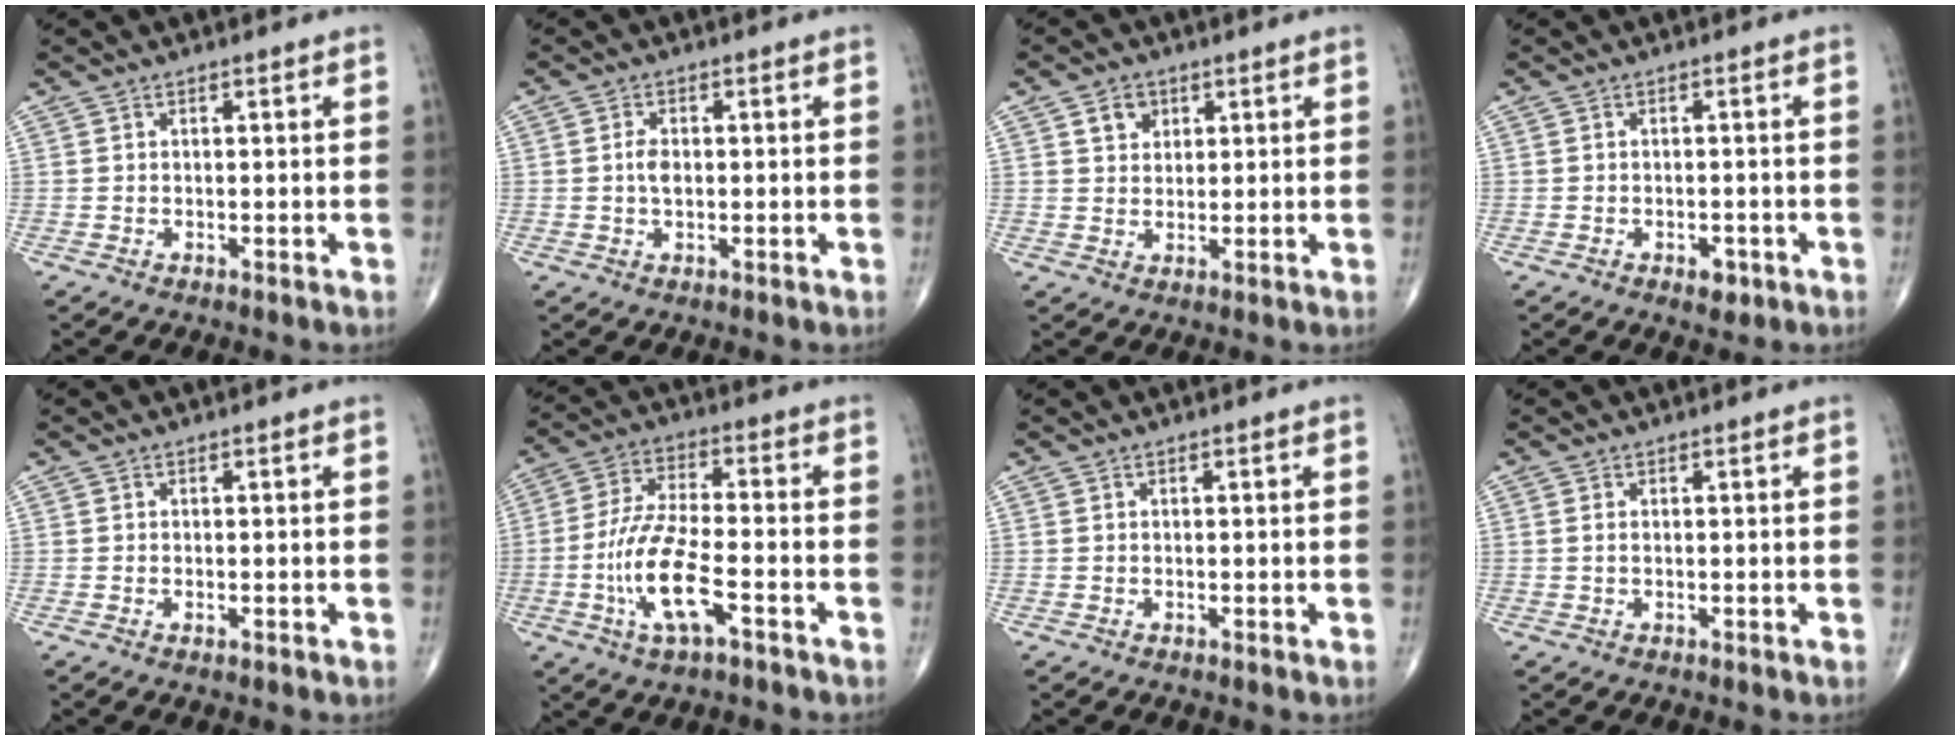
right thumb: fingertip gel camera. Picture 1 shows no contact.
{"total": 2.7, "force": [0.0, 1.6, 2.1], "torque": [-0.038, 0.003, -0.001]}
{"total": 4.0, "force": [1.9, 3.1, 1.6], "torque": [-0.007, -0.009, 0.032]}
{"total": 2.6, "force": [-1.3, 1.6, 1.6], "torque": [-0.013, 0.002, -0.013]}
{"total": 0.6, "force": [-0.2, 0.3, 0.5], "torque": [-0.010, -0.001, -0.004]}
{"total": 12.7, "force": [-4.4, 4.2, 11.1], "torque": [-0.234, 0.023, -0.083]}
{"total": 0.0}
{"total": 0.5, "force": [0.1, 0.2, 0.5], "torque": [-0.017, 0.001, 0.004]}